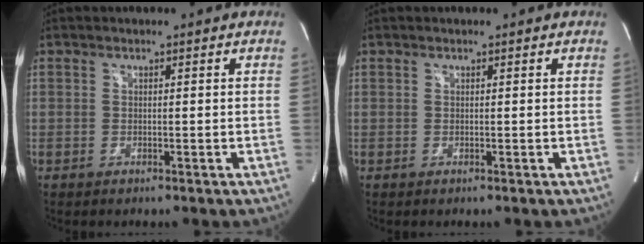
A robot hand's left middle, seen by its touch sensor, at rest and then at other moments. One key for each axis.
{"total": 0.0}